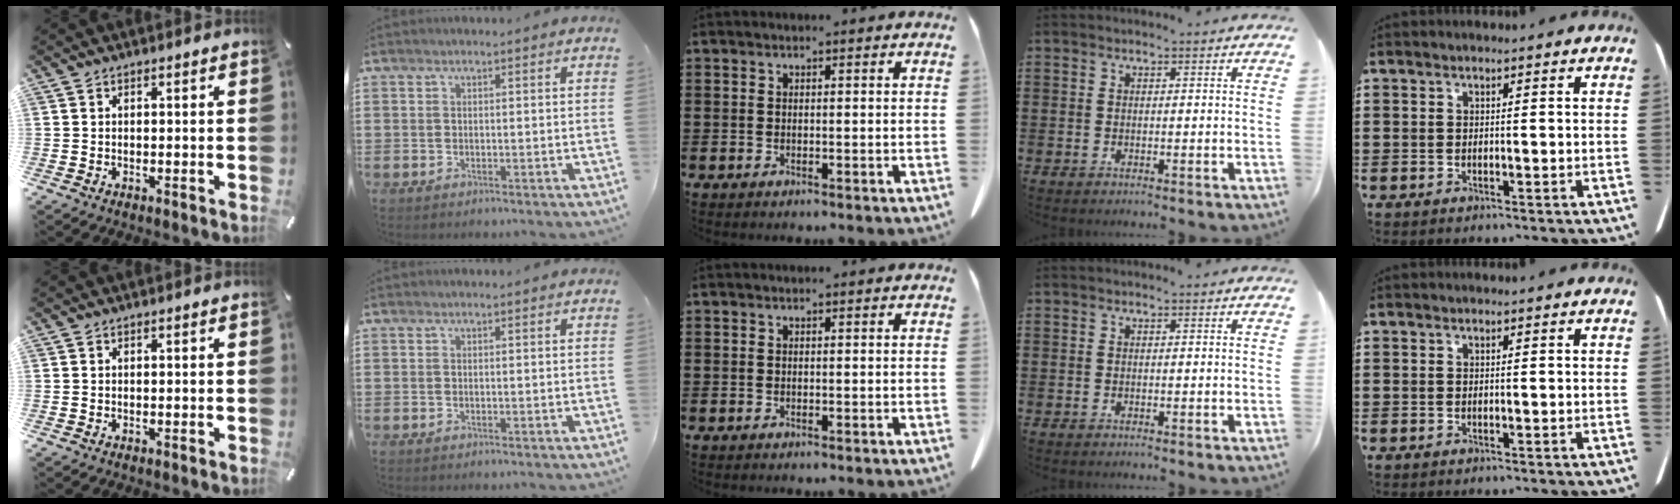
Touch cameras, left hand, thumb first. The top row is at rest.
{}